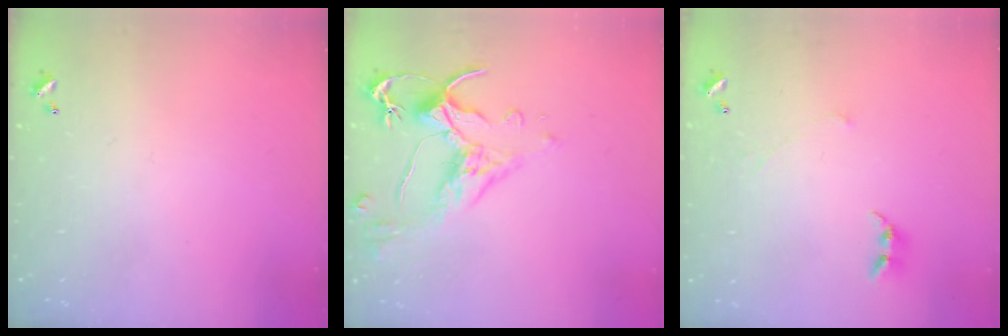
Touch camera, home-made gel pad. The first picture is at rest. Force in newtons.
{"total": 2.5, "press": 2.2, "slide": 1.3}
{"total": 0.7, "press": 0.6, "slide": 0.5}